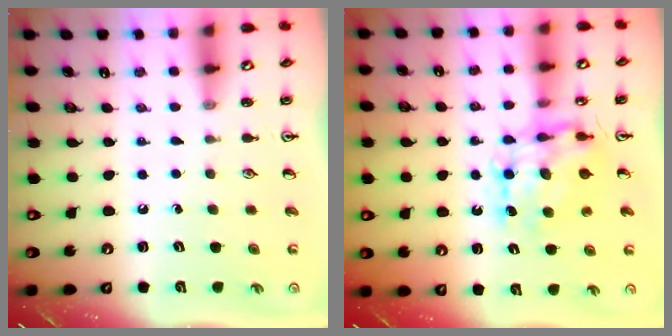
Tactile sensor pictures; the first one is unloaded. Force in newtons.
{"total": 9.7, "press": 9.7, "slide": 0.8}